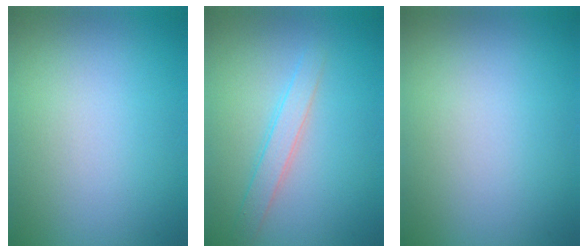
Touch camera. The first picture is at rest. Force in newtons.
{"total": 2.0, "press": 2.0, "slide": 0.1}
{"total": 0.0}